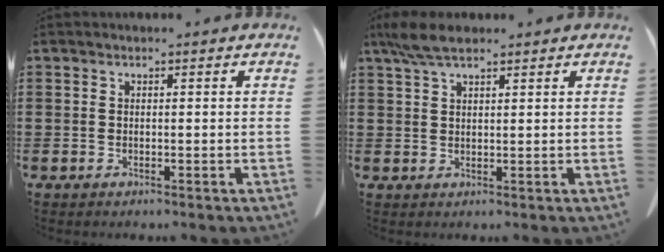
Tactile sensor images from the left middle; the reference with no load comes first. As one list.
[{"total": 4.7, "force": [3.2, 1.3, 3.2], "torque": [-0.070, 0.001, 0.060]}]